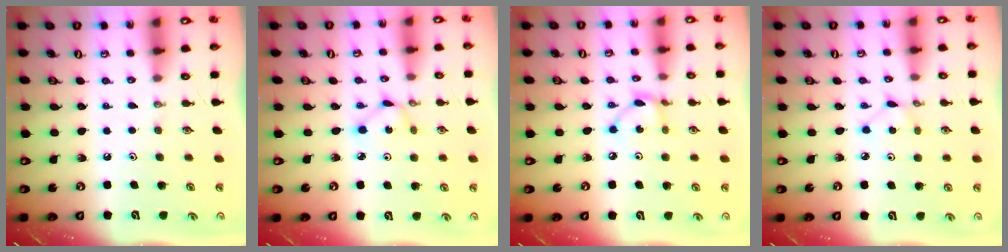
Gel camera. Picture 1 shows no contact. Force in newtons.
{"total": 2.0, "press": 2.0, "slide": 0.1}
{"total": 3.9, "press": 3.9, "slide": 0.2}
{"total": 2.4, "press": 2.4, "slide": 0.3}